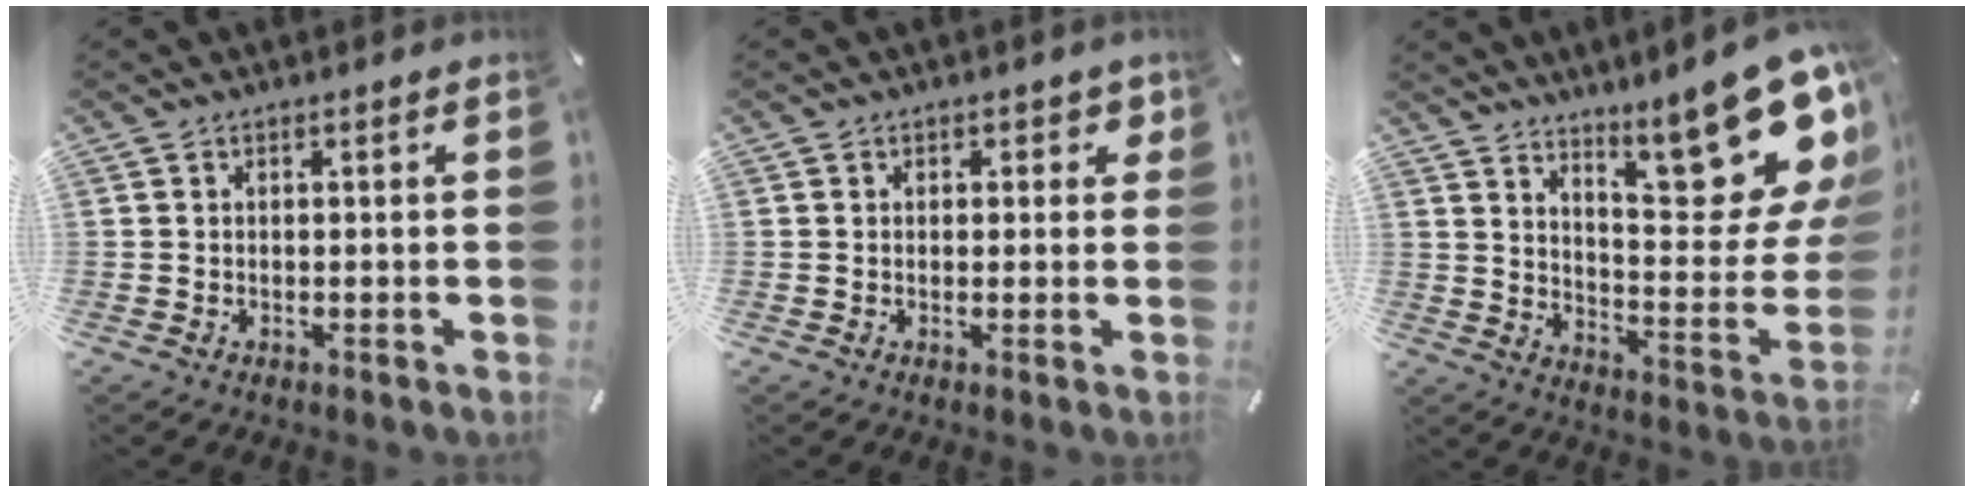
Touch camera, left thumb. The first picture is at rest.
{"total": 1.9, "force": [0.6, 1.5, 1.0], "torque": [0.002, -0.002, 0.003]}
{"total": 23.4, "force": [14.7, 7.8, 16.6], "torque": [-0.208, -0.117, 0.243]}